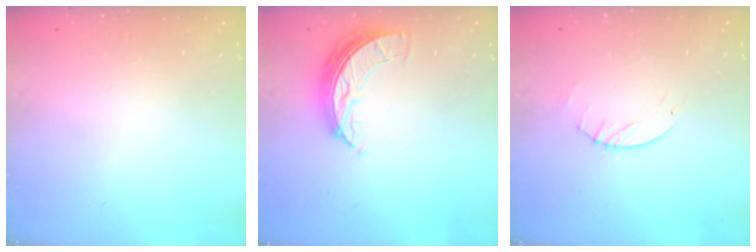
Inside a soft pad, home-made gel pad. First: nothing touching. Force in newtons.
{"total": 7.2, "press": 7.2, "slide": 0.3}
{"total": 2.6, "press": 2.6, "slide": 0.3}